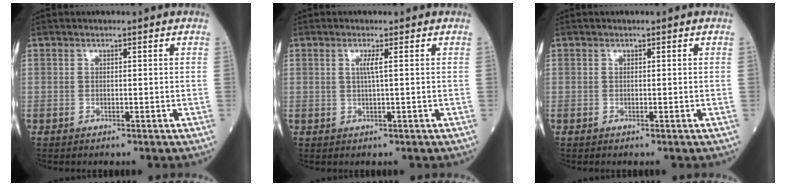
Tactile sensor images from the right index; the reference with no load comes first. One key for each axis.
{"total": 1.6, "fx": 0.4, "fy": -0.4, "fz": 1.5, "tx": -0.034, "ty": -0.002, "tz": 0.006}
{"total": 0.0}